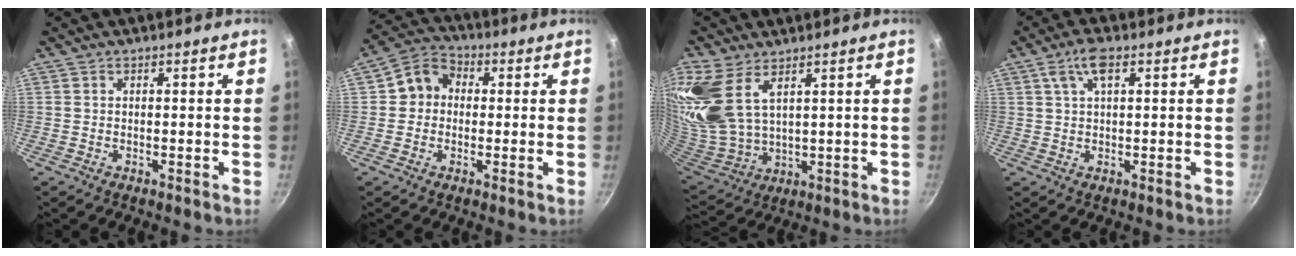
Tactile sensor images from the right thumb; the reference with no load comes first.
{"total": 7.1, "force": [0.4, 6.3, 3.2], "torque": [-0.022, 0.018, -0.013]}
{"total": 17.1, "force": [8.8, 9.2, 11.4], "torque": [-0.257, -0.030, 0.191]}
{"total": 4.8, "force": [2.0, 1.9, 4.0], "torque": [-0.075, 0.008, 0.035]}